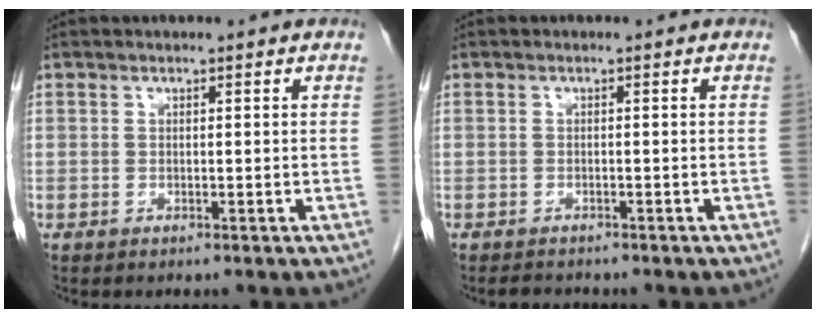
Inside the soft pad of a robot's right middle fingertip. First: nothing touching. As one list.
[{"total": 1.5, "force": [-1.5, 0.4, 0.2], "torque": [-0.012, -0.007, -0.020]}]